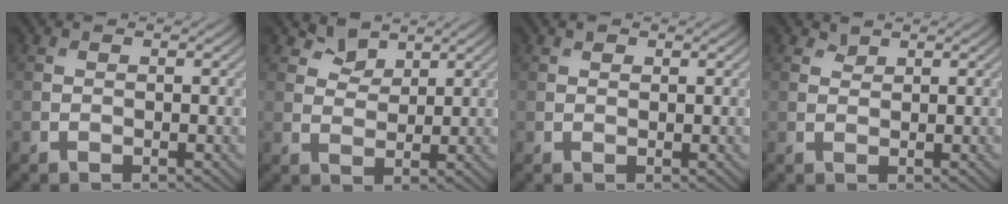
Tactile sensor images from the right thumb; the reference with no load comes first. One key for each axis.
{"total": 2.9, "fx": 2.3, "fy": 1.5, "fz": 0.9, "tx": -0.019, "ty": -0.005, "tz": 0.046}
{"total": 0.7, "fx": 0.5, "fy": 0.4, "fz": 0.3, "tx": -0.005, "ty": -0.001, "tz": 0.011}
{"total": 0.9, "fx": 0.9, "fy": 0.3, "fz": 0.1, "tx": -0.001, "ty": -0.003, "tz": 0.019}